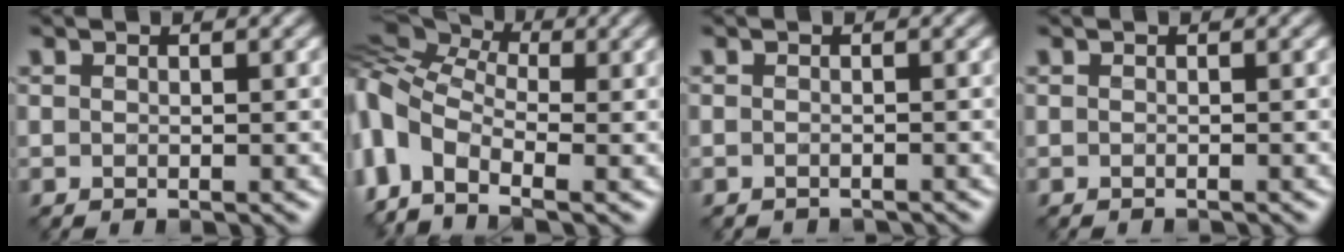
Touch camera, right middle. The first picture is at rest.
{"total": 9.7, "force": [-1.7, 6.4, 7.0], "torque": [-0.183, 0.006, -0.053]}
{"total": 1.8, "force": [-1.8, 0.1, 0.0], "torque": [0.004, -0.007, -0.023]}
{"total": 1.0, "force": [-1.0, 0.1, 0.3], "torque": [0.003, -0.002, -0.015]}